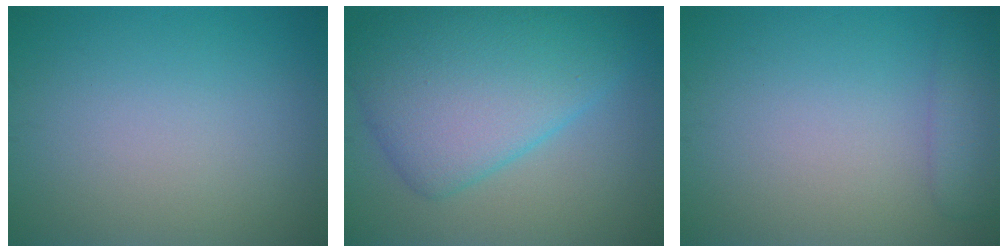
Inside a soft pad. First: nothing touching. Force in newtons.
{"total": 9.3, "press": 9.3, "slide": 0.3}
{"total": 2.4, "press": 2.3, "slide": 0.3}